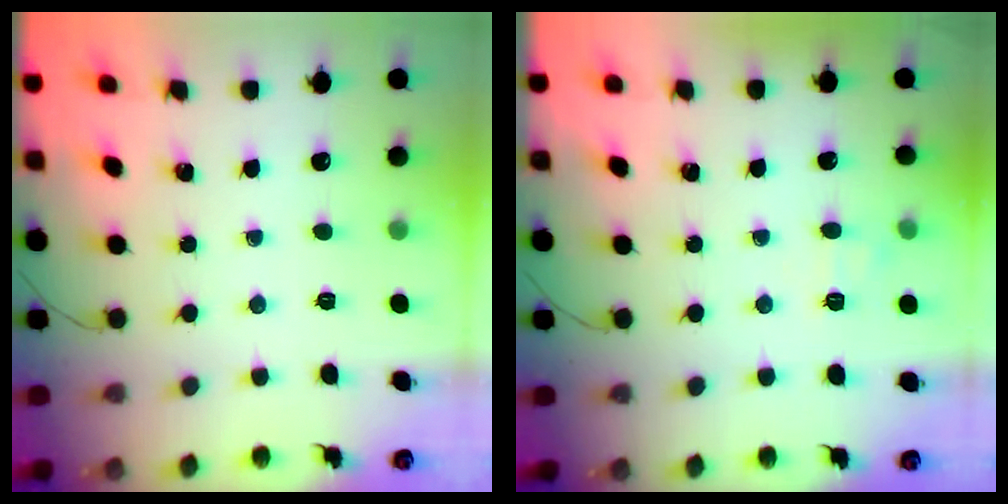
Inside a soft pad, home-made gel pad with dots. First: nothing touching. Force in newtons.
{"total": 6.2, "press": 6.1, "slide": 1.5}